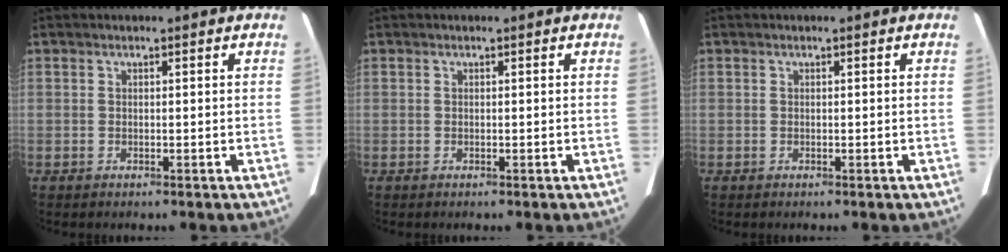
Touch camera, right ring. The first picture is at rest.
{"total": 0.0}
{"total": 0.0}